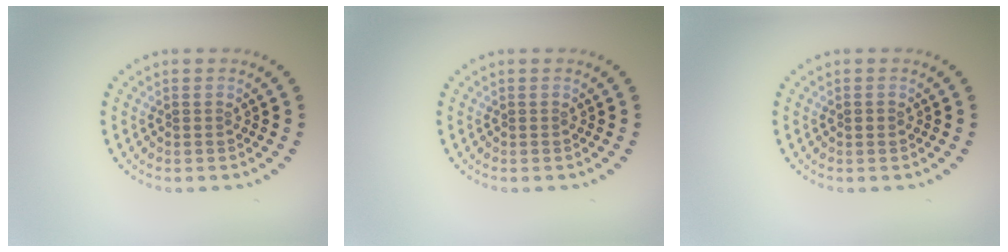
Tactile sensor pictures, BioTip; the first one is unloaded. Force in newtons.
{"total": 0.0}
{"total": 0.8, "press": 0.8, "slide": 0.1}